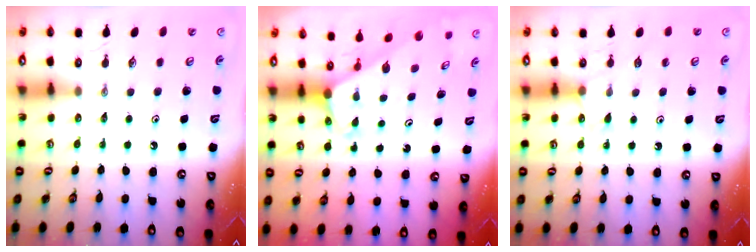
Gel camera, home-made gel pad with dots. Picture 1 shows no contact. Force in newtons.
{"total": 1.9, "press": 1.9, "slide": 0.1}
{"total": 5.3, "press": 5.3, "slide": 0.7}